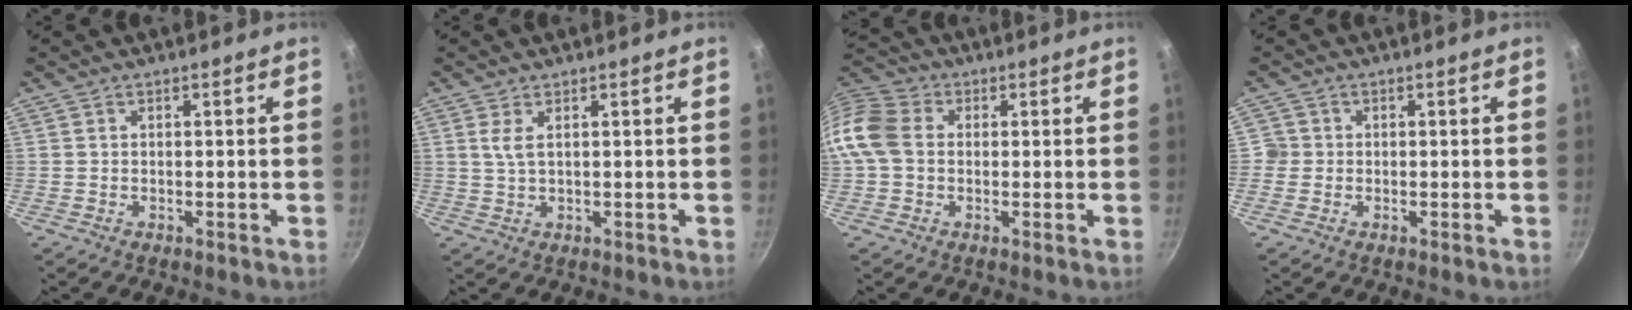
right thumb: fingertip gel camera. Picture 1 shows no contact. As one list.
[{"total": 2.5, "force": [0.9, 0.8, 2.2], "torque": [-0.048, -0.006, 0.020]}, {"total": 11.1, "force": [0.3, 8.7, 6.8], "torque": [-0.128, 0.021, -0.015]}, {"total": 1.9, "force": [-0.3, 1.9, 0.3], "torque": [0.008, 0.008, -0.008]}]